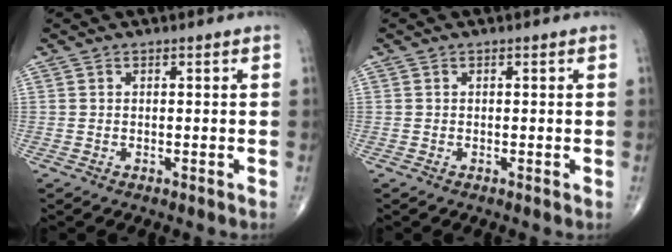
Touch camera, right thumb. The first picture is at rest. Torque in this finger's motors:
{"motor_torque": [0.12, 0.85, -0.31, -0.01, 0.03]}